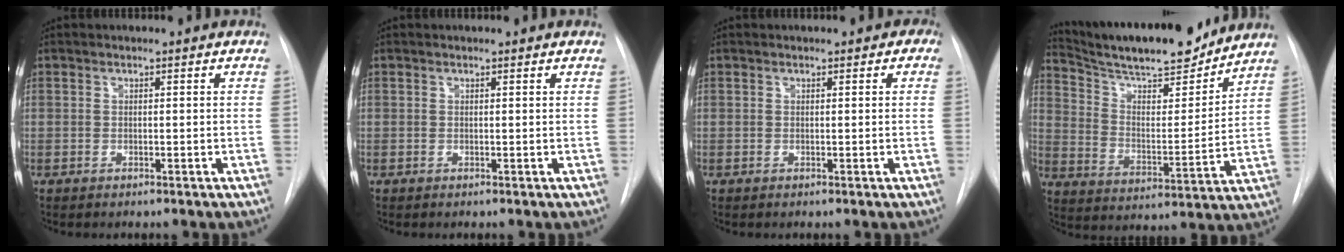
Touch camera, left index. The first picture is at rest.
{"total": 0.7, "force": [0.7, 0.2, 0.1], "torque": [-0.005, 0.004, 0.007]}
{"total": 1.3, "force": [0.7, 0.9, 0.7], "torque": [-0.001, 0.006, 0.005]}
{"total": 19.5, "force": [17.5, 3.0, 8.0], "torque": [-0.139, -0.004, 0.274]}